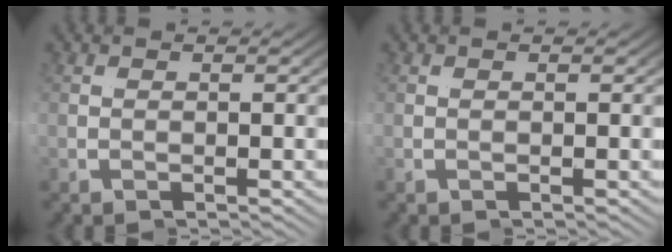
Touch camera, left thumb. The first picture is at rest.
{"total": 0.0}